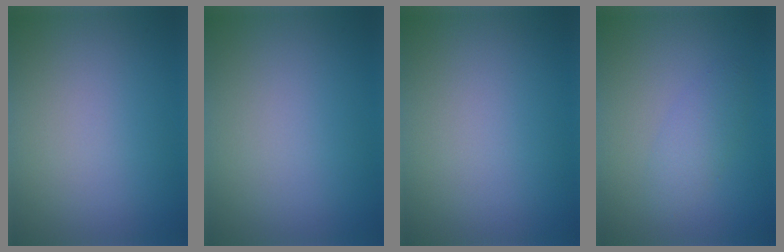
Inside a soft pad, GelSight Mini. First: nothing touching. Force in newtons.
{"total": 0.0}
{"total": 0.0}
{"total": 2.0, "press": 2.0, "slide": 0.0}